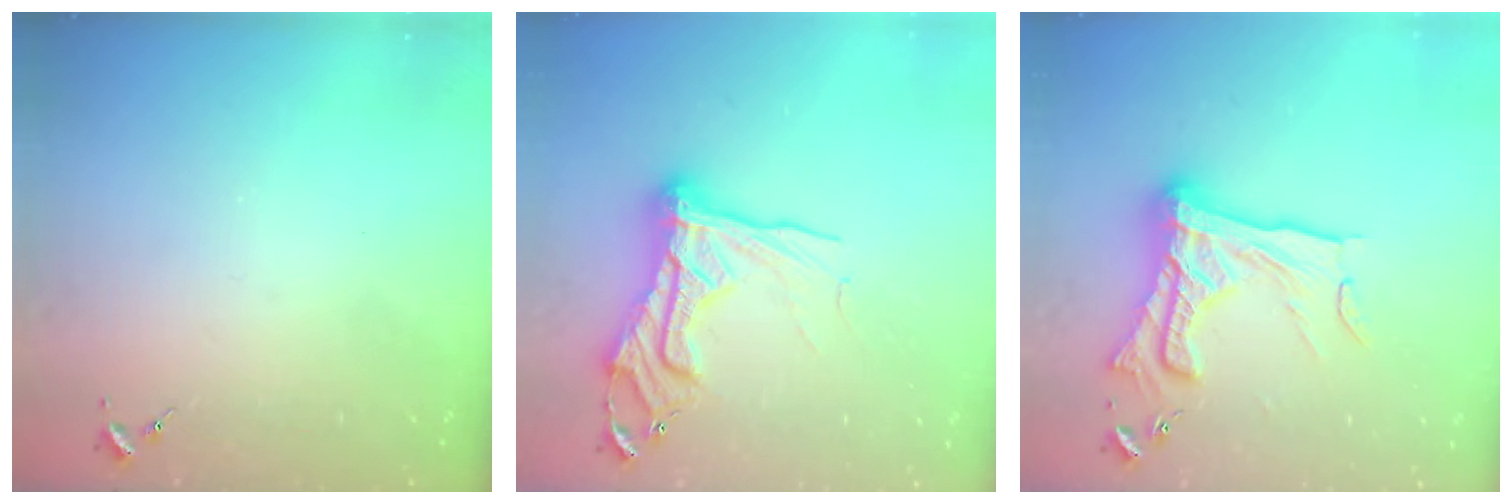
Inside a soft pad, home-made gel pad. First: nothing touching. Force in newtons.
{"total": 17.8, "press": 17.7, "slide": 1.2}
{"total": 24.7, "press": 24.6, "slide": 2.0}